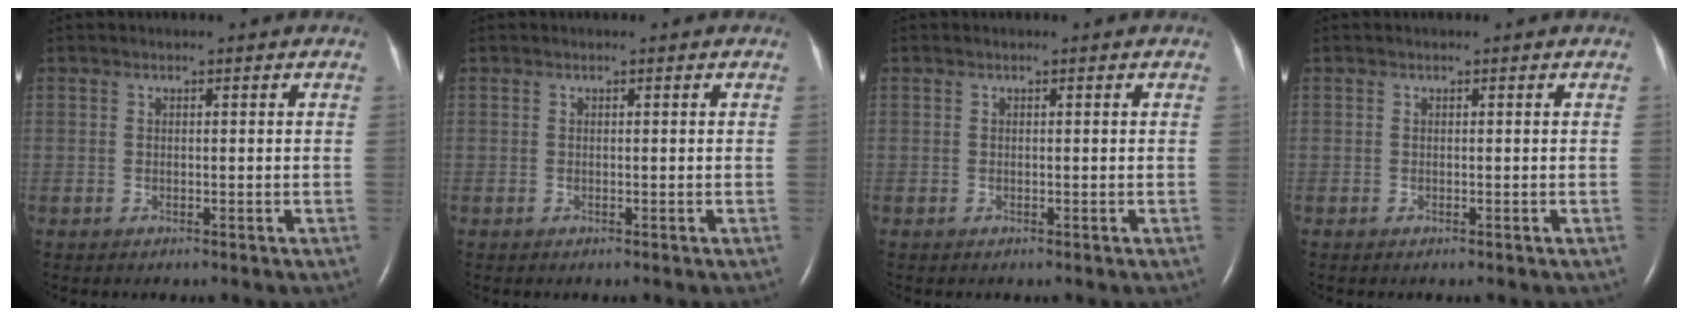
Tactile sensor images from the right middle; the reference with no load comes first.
{"total": 0.0}
{"total": 0.0}
{"total": 0.0}